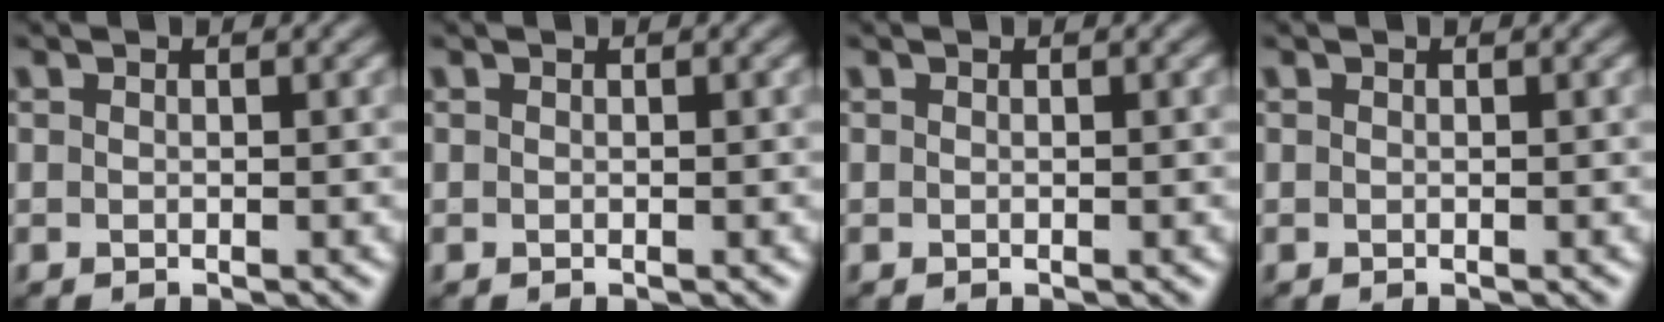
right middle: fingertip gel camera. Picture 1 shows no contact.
{"total": 0.0}
{"total": 0.0}
{"total": 0.0}